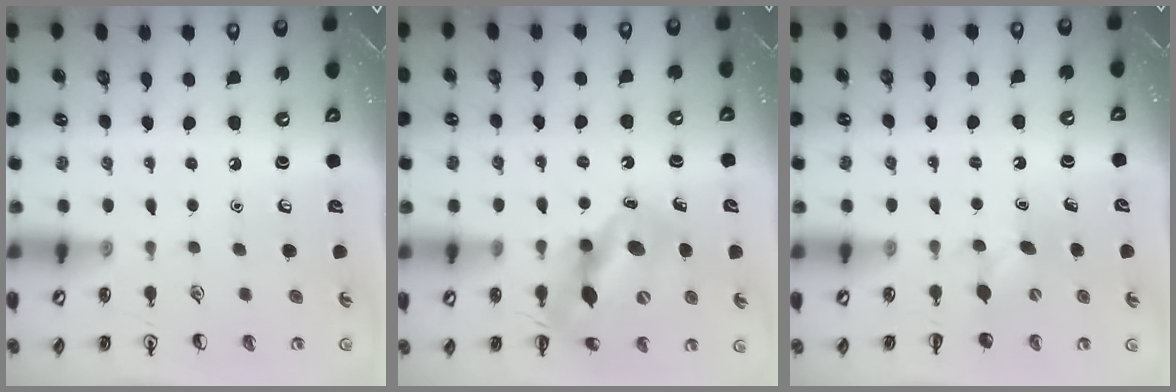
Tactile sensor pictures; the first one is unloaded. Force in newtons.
{"total": 11.7, "press": 11.3, "slide": 3.3}
{"total": 4.3, "press": 4.3, "slide": 0.8}